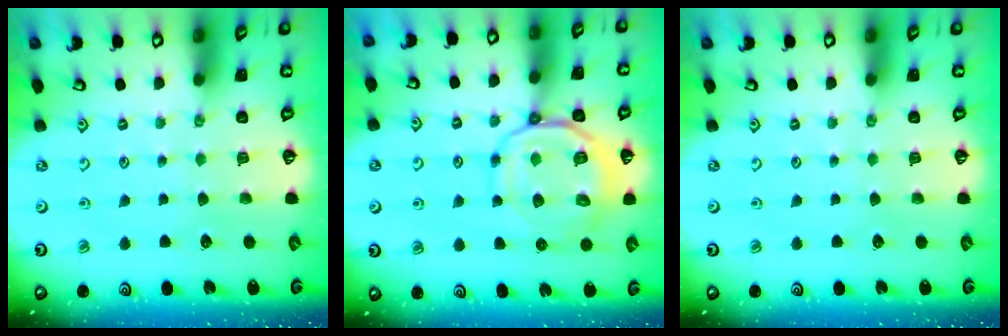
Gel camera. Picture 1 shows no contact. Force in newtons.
{"total": 12.0, "press": 11.9, "slide": 1.8}
{"total": 0.0}